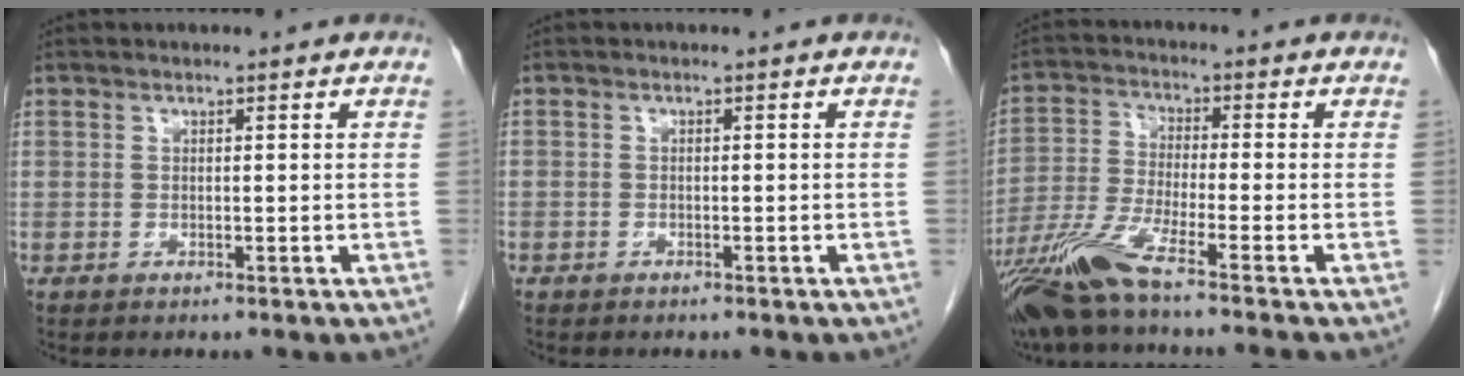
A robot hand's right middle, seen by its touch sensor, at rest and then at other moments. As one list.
[{"total": 0.9, "force": [-0.7, 0.6, 0.1], "torque": [-0.010, 0.002, -0.012]}, {"total": 9.6, "force": [-7.3, -1.4, 6.1], "torque": [-0.128, -0.033, -0.141]}]